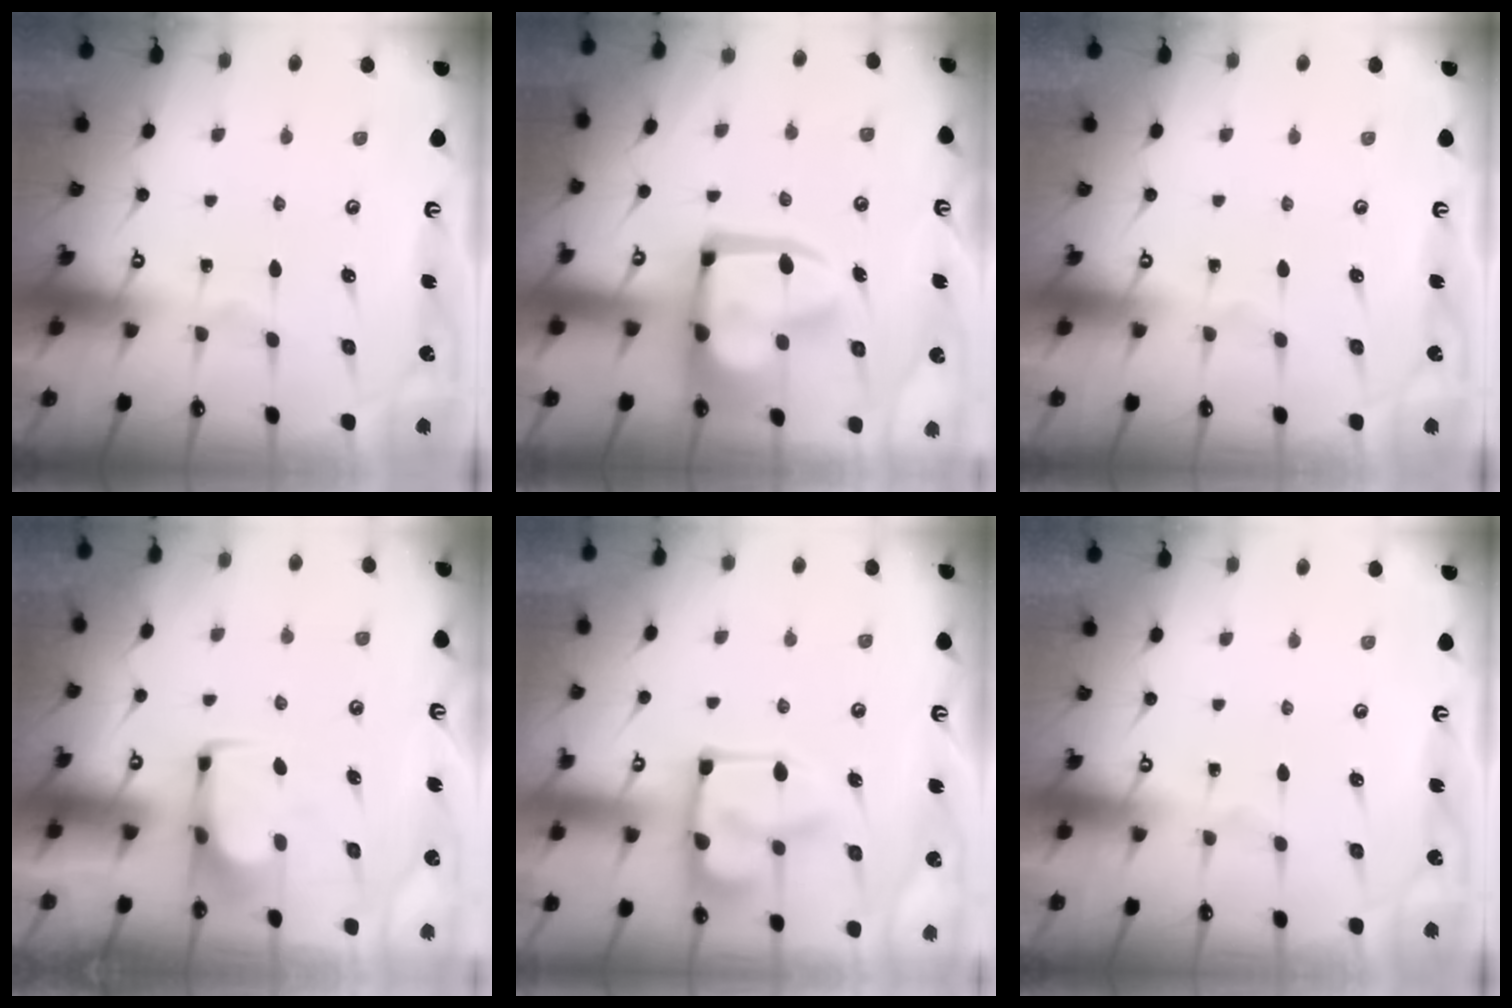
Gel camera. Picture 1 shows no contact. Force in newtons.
{"total": 9.6, "press": 9.5, "slide": 1.5}
{"total": 0.0}
{"total": 1.7, "press": 1.6, "slide": 0.5}
{"total": 13.6, "press": 13.5, "slide": 1.1}
{"total": 0.0}